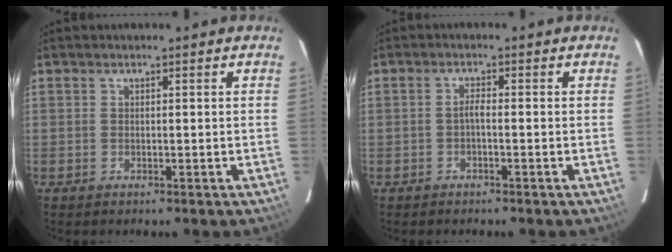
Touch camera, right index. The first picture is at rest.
{"total": 1.3, "force": [-0.7, 0.2, 1.1], "torque": [-0.021, 0.005, -0.015]}